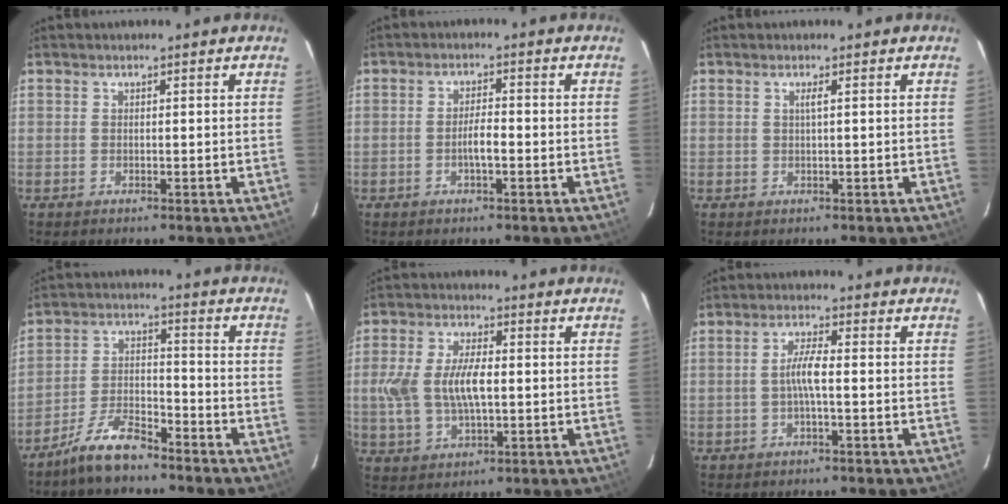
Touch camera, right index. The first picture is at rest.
{"total": 3.2, "force": [-1.2, 0.6, 2.9], "torque": [-0.055, 0.003, -0.019]}
{"total": 0.9, "force": [0.2, -0.3, 0.8], "torque": [-0.016, 0.001, 0.003]}
{"total": 8.6, "force": [-7.1, 2.4, 4.2], "torque": [-0.096, 0.013, -0.134]}
{"total": 10.7, "force": [-0.2, 5.3, 9.3], "torque": [-0.197, 0.007, 0.000]}
{"total": 3.7, "force": [-0.7, 0.2, 3.7], "torque": [-0.073, 0.005, -0.013]}